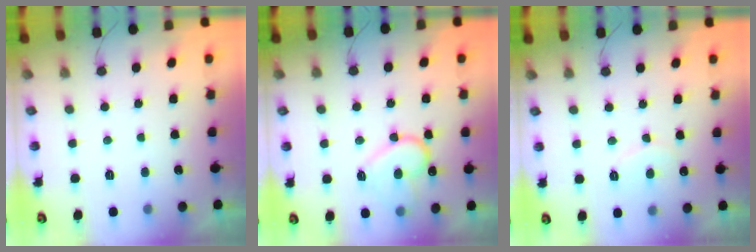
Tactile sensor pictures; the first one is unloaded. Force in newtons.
{"total": 13.2, "press": 13.2, "slide": 1.4}
{"total": 6.8, "press": 6.8, "slide": 0.4}